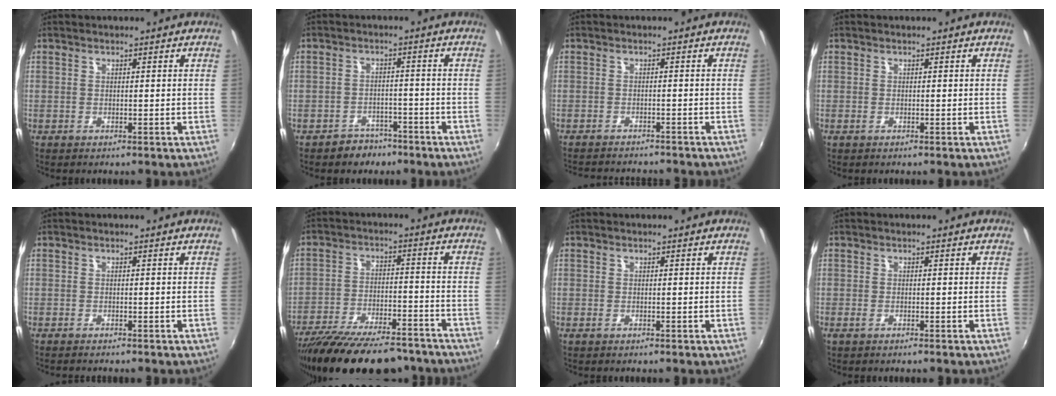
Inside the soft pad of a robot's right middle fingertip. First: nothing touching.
{"total": 4.6, "force": [-3.4, 3.1, 0.0], "torque": [-0.007, 0.021, -0.048]}
{"total": 8.7, "force": [-8.0, 1.8, 3.0], "torque": [-0.074, -0.013, -0.115]}
{"total": 0.0}
{"total": 1.2, "force": [-1.2, 0.1, 0.3], "torque": [-0.008, -0.009, -0.021]}
{"total": 22.9, "force": [-19.2, 6.8, 10.6], "torque": [-0.203, -0.030, -0.281]}
{"total": 0.0}
{"total": 0.8, "force": [-0.6, 0.3, 0.6], "torque": [-0.012, -0.003, -0.012]}